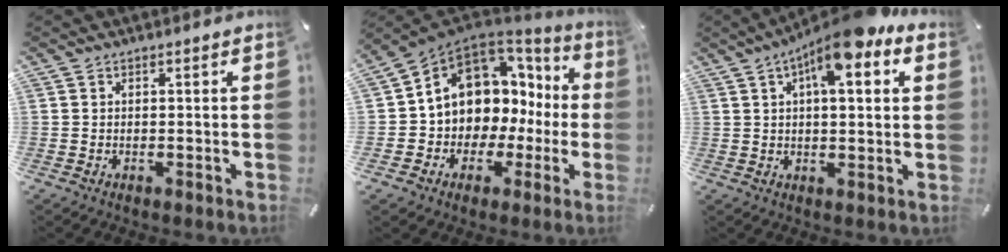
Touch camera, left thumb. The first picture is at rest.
{"total": 10.3, "force": [3.8, 8.7, 4.1], "torque": [-0.087, -0.037, 0.072]}
{"total": 12.0, "force": [6.6, 3.2, 9.4], "torque": [-0.151, -0.028, 0.110]}